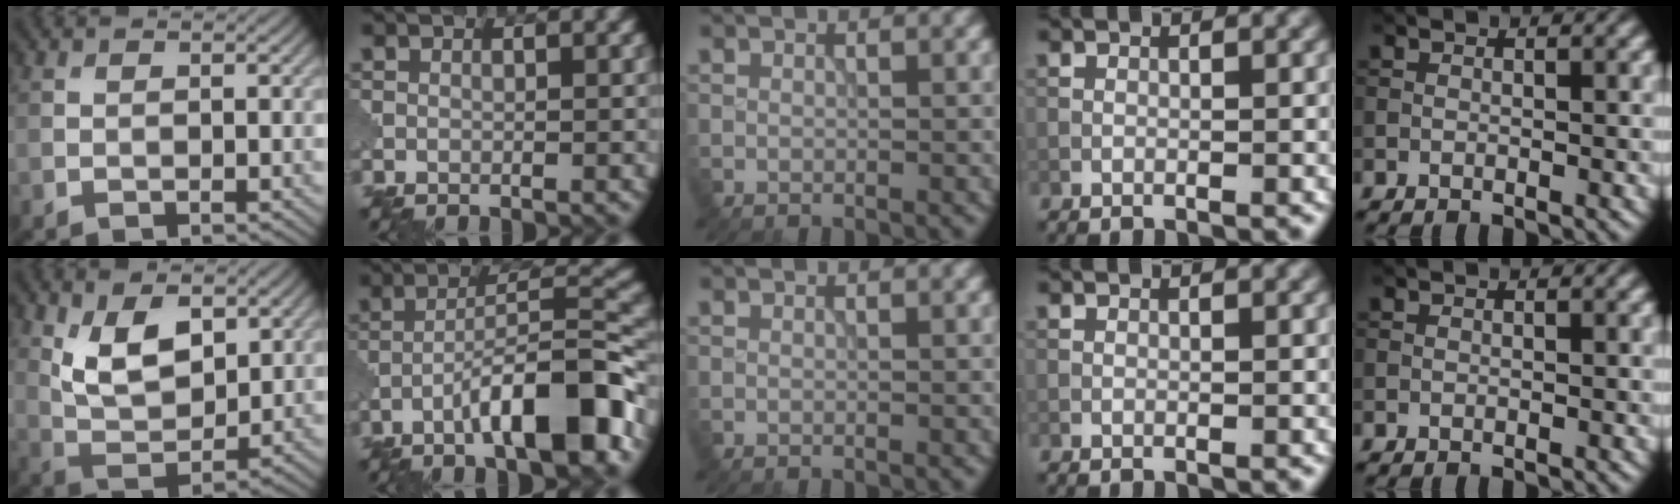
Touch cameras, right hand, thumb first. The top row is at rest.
{"thumb": {"total": 8.4, "force": [3.3, 4.6, 6.2], "torque": [-0.124, -0.011, 0.064]}, "index": {"total": 9.4, "force": [-5.2, 1.6, 7.7], "torque": [-0.115, 0.024, -0.085]}}